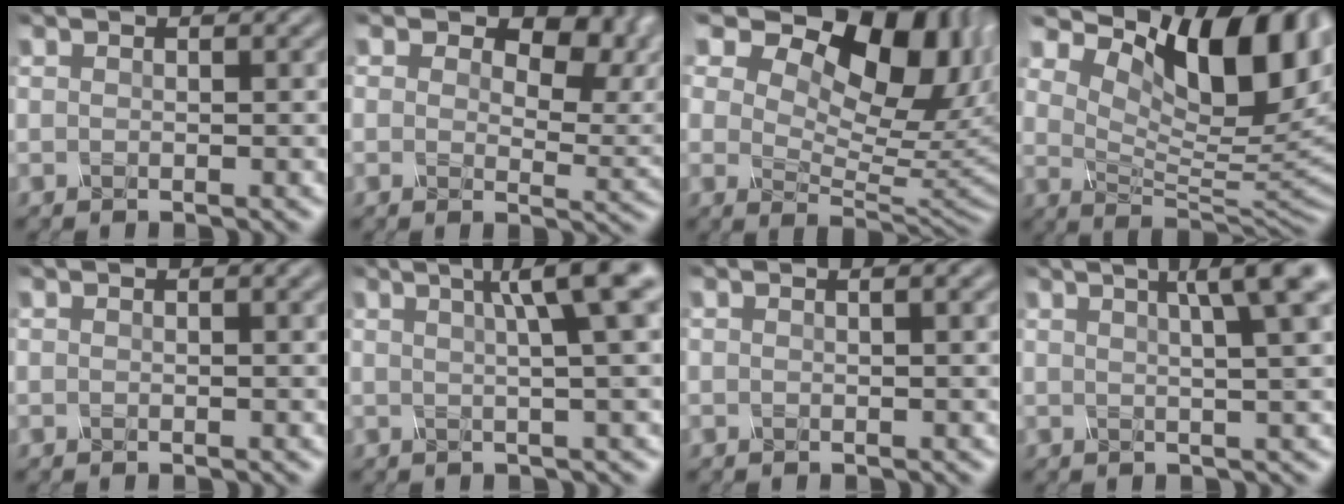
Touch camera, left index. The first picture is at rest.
{"total": 9.5, "force": [4.0, 5.7, 6.4], "torque": [-0.074, -0.004, 0.057]}
{"total": 14.5, "force": [7.6, 8.0, 9.4], "torque": [-0.139, 0.024, 0.108]}
{"total": 11.7, "force": [5.6, 5.1, 8.9], "torque": [-0.134, 0.002, 0.093]}
{"total": 0.9, "force": [0.5, 0.3, 0.7], "torque": [-0.008, 0.002, 0.005]}
{"total": 6.4, "force": [2.1, 1.2, 5.9], "torque": [-0.058, 0.027, 0.021]}
{"total": 1.4, "force": [0.6, 0.5, 1.1], "torque": [-0.010, 0.001, -0.004]}
{"total": 6.6, "force": [3.0, 1.7, 5.7], "torque": [-0.050, 0.032, 0.016]}